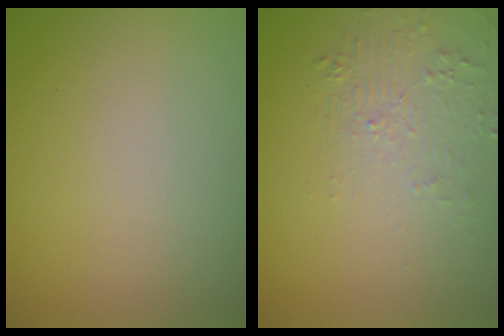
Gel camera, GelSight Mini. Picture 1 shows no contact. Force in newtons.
{"total": 1.9, "press": 0.8, "slide": 1.7}